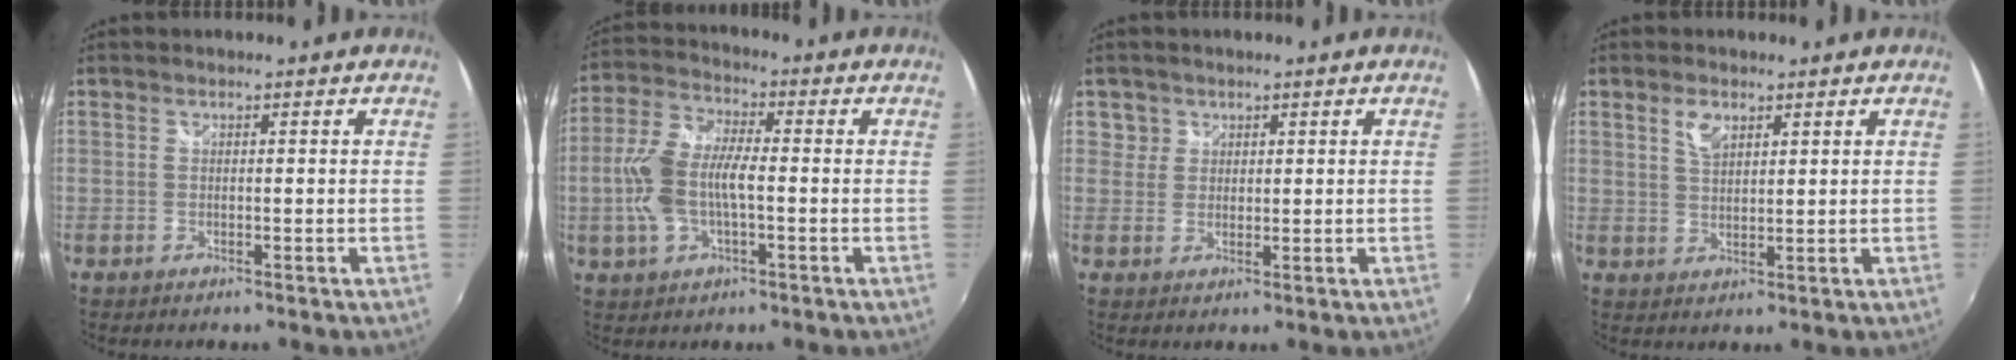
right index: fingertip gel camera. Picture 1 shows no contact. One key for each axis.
{"total": 10.3, "fx": -1.6, "fy": 5.1, "fz": 8.8, "tx": -0.189, "ty": 0.010, "tz": -0.030}
{"total": 3.2, "fx": 1.3, "fy": 2.9, "fz": 0.2, "tx": 0.011, "ty": 0.012, "tz": 0.020}
{"total": 3.7, "fx": 2.0, "fy": 2.0, "fz": 2.4, "tx": -0.039, "ty": 0.004, "tz": 0.037}